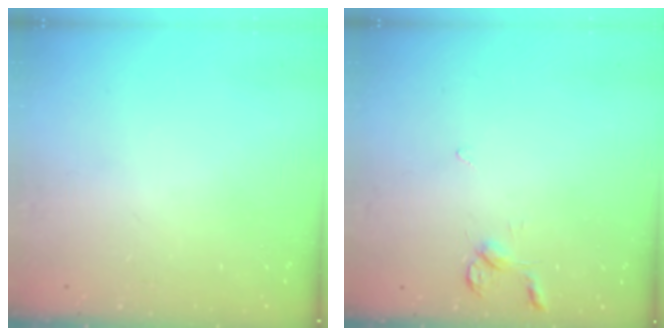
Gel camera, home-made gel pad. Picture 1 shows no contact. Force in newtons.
{"total": 4.5, "press": 4.5, "slide": 0.5}